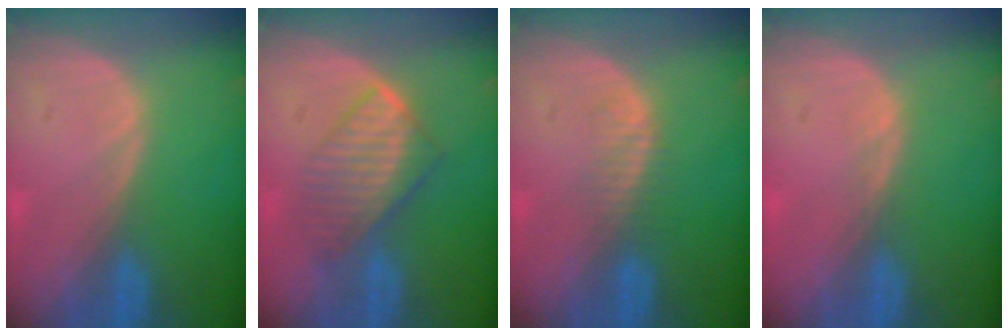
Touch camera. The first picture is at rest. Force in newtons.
{"total": 6.6, "press": 6.4, "slide": 1.8}
{"total": 2.3, "press": 2.3, "slide": 0.3}
{"total": 0.8, "press": 0.6, "slide": 0.5}